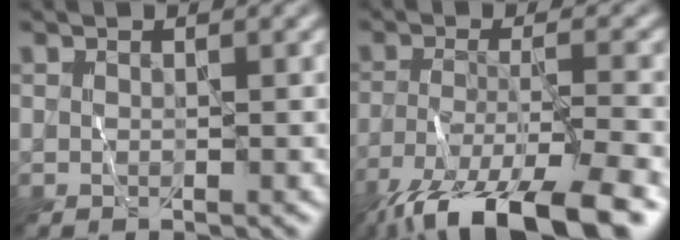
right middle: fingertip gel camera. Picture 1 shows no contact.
{"total": 12.7, "force": [-9.2, 2.9, 8.3], "torque": [-0.166, -0.018, -0.156]}